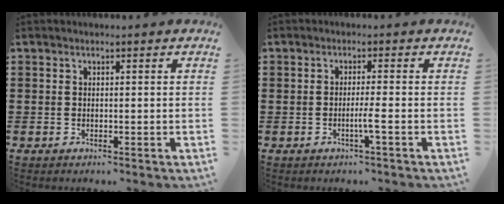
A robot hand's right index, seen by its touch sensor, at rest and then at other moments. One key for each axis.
{"total": 2.6, "fx": -0.9, "fy": -0.3, "fz": 2.4, "tx": -0.041, "ty": -0.007, "tz": -0.020}